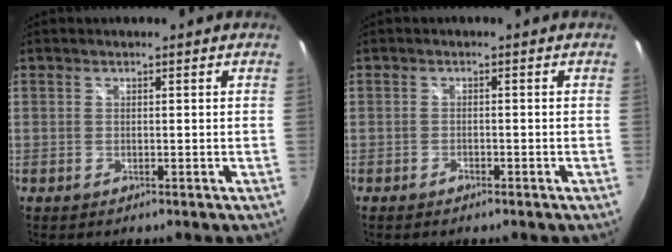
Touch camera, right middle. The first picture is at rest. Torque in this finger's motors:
{"motor_torque": [0.91, -1.23, 0.00, 0.05]}